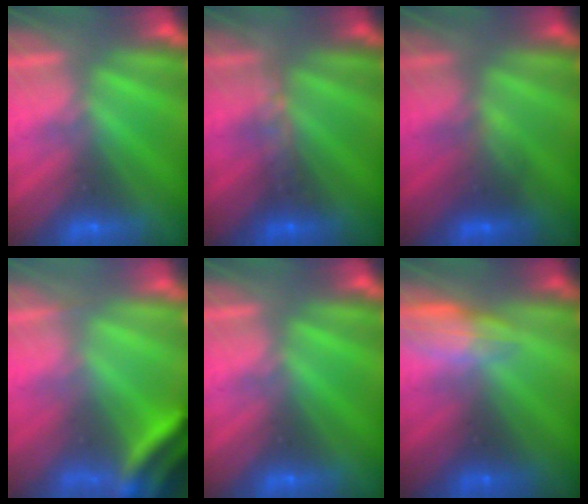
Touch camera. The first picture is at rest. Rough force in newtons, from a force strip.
{"total": 2.9}
{"total": 2.2}
{"total": 3.8}
{"total": 0.0}
{"total": 2.8}